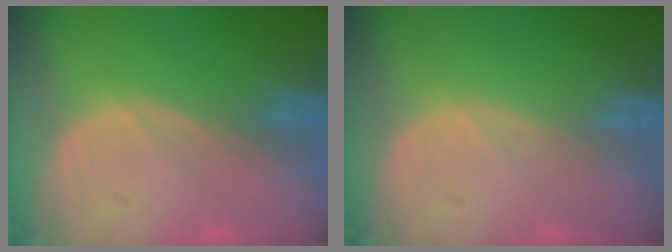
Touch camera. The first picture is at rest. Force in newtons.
{"total": 0.0}